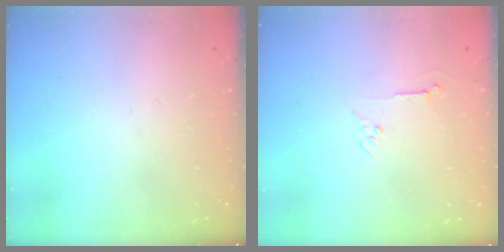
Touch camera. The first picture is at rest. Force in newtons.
{"total": 3.5, "press": 3.4, "slide": 0.7}